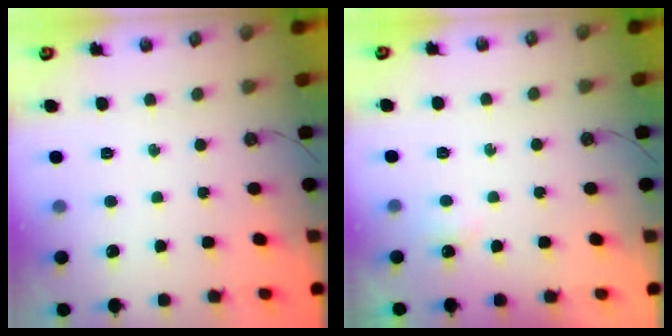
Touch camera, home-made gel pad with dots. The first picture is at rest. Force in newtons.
{"total": 5.0, "press": 2.9, "slide": 4.1}